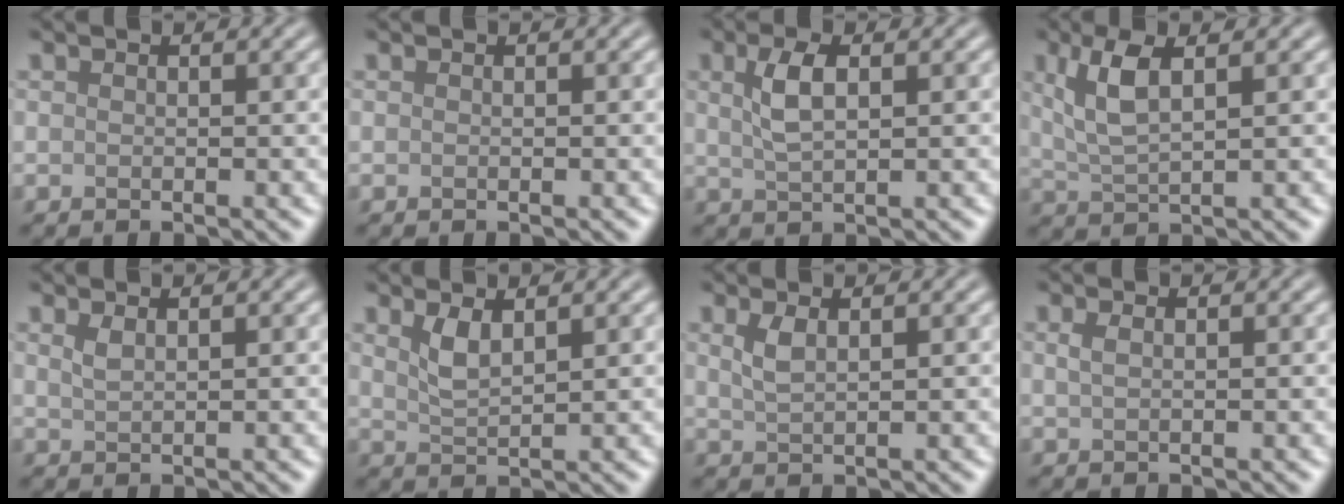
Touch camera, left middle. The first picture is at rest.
{"total": 0.0}
{"total": 3.2, "force": [1.0, 1.3, 2.7], "torque": [-0.060, 0.004, 0.022]}
{"total": 4.1, "force": [1.6, 1.4, 3.5], "torque": [-0.079, 0.000, 0.035]}
{"total": 1.1, "force": [0.7, 0.4, 0.8], "torque": [-0.019, 0.000, 0.016]}
{"total": 2.2, "force": [1.3, 0.7, 1.6], "torque": [-0.037, -0.004, 0.030]}
{"total": 1.8, "force": [0.9, 0.6, 1.4], "torque": [-0.034, -0.001, 0.021]}
{"total": 0.9, "force": [0.4, 0.4, 0.8], "torque": [-0.016, 0.001, 0.009]}